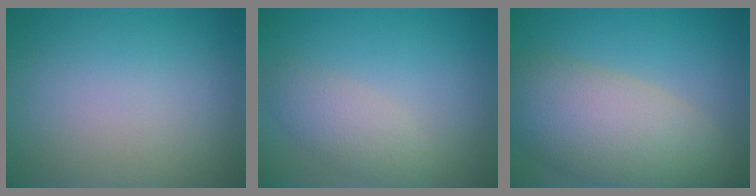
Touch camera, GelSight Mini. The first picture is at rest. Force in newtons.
{"total": 2.8, "press": 2.8, "slide": 0.1}
{"total": 9.1, "press": 9.1, "slide": 0.5}